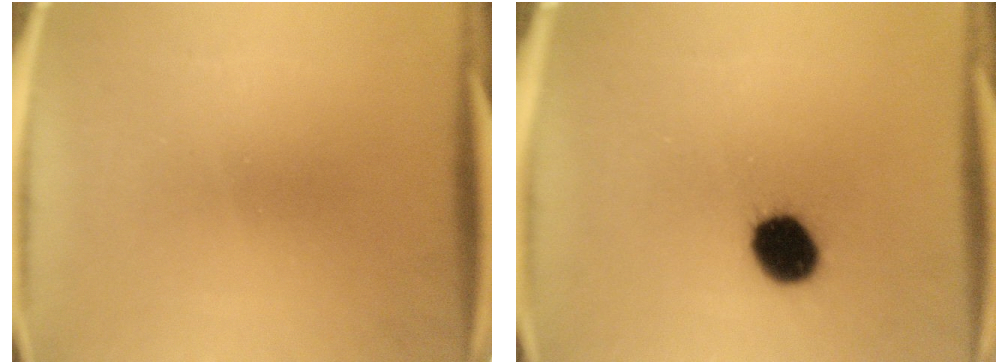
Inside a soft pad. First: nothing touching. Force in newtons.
{"total": 10.1}